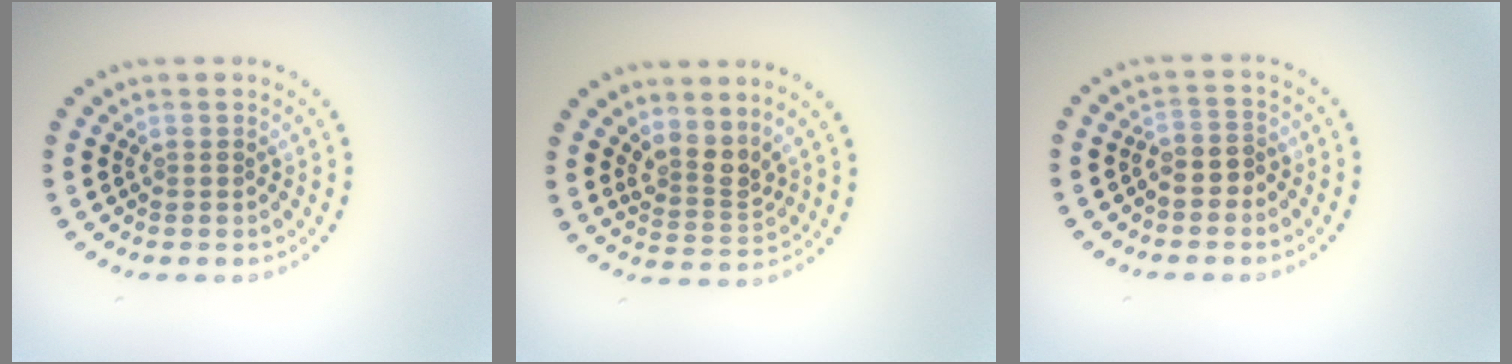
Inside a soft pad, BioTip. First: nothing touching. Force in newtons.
{"total": 2.5, "press": 1.9, "slide": 1.7}
{"total": 1.4, "press": 1.3, "slide": 0.7}